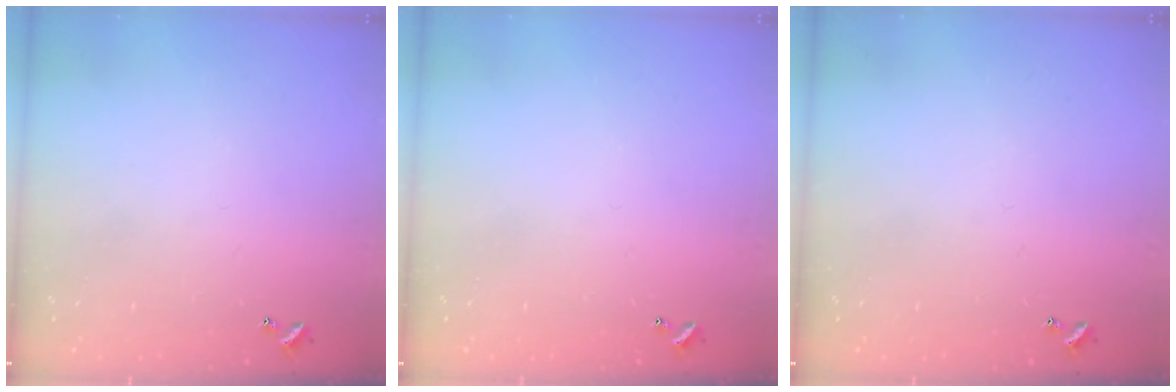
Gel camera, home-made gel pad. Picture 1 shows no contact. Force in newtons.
{"total": 0.0}
{"total": 0.0}